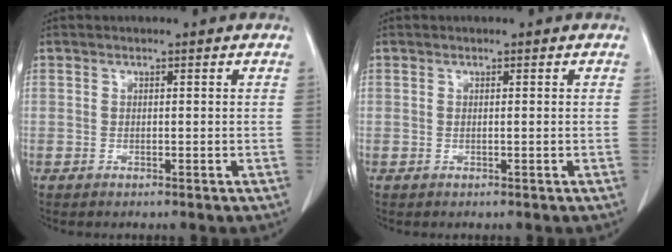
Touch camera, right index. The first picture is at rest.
{"total": 0.6, "force": [-0.1, 0.2, 0.6], "torque": [-0.021, 0.005, 0.003]}